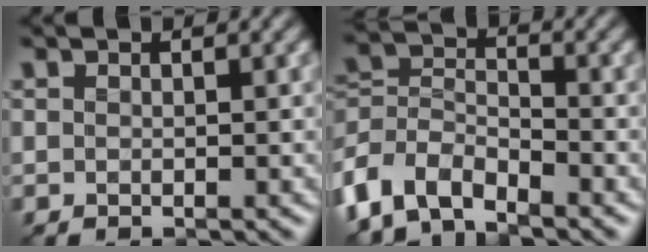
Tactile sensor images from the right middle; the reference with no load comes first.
{"total": 5.6, "force": [-4.1, 2.9, 2.6], "torque": [-0.053, -0.001, -0.094]}